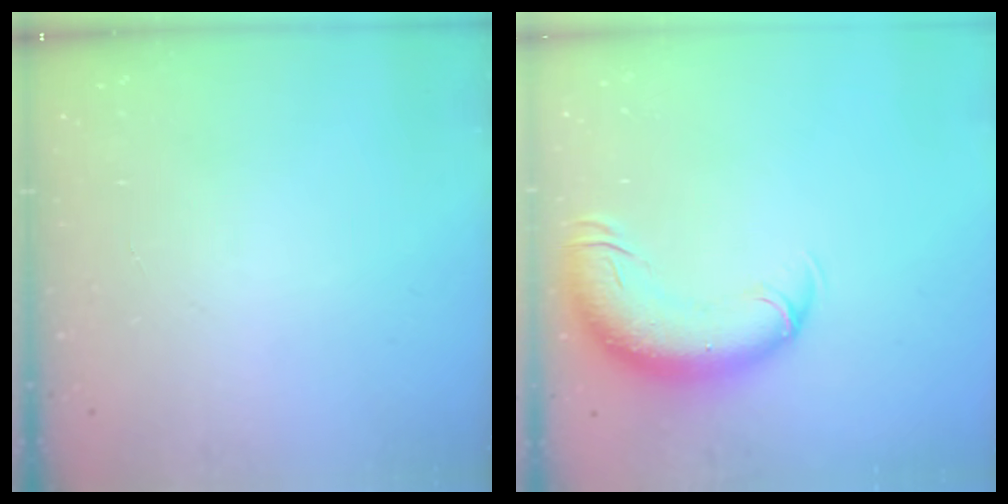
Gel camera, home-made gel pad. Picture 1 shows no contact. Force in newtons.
{"total": 11.3, "press": 10.9, "slide": 3.0}